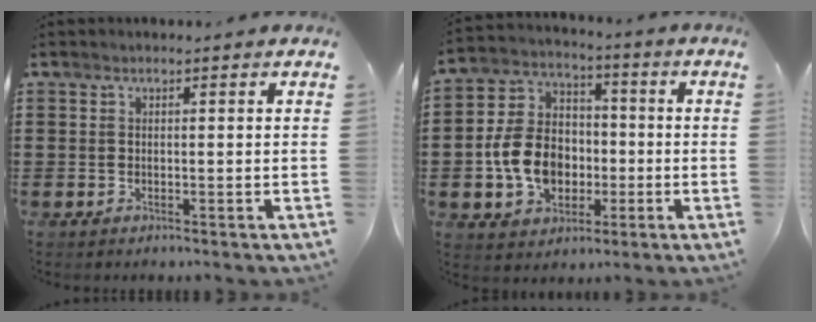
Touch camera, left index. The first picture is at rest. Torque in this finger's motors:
{"motor_torque": [1.29, 0.67, 0.78, 0.12]}